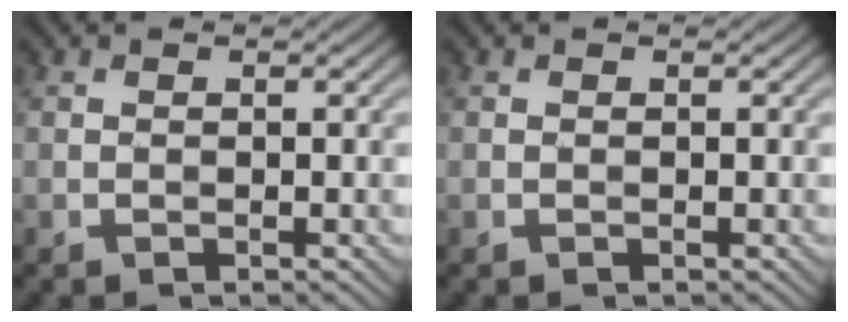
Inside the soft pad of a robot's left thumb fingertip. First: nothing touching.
{"total": 0.0}